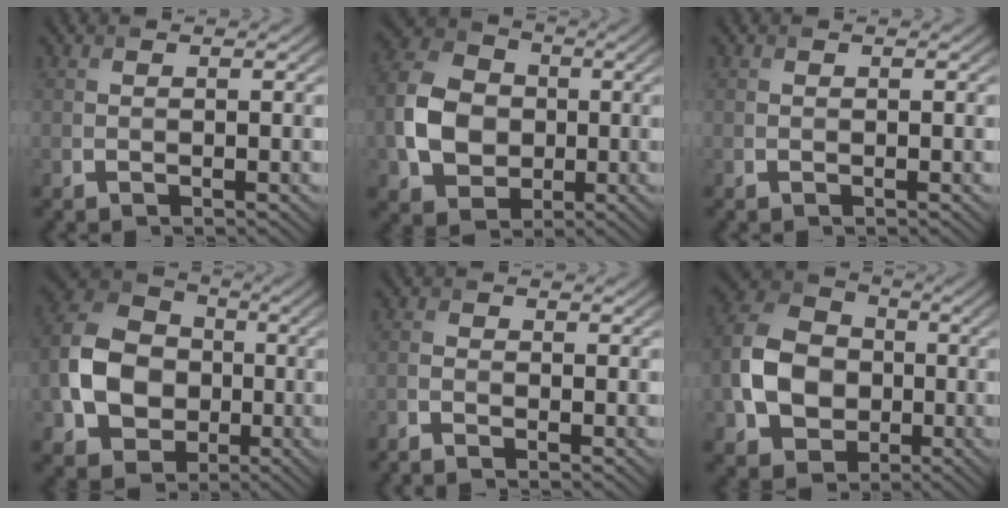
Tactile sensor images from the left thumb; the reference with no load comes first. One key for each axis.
{"total": 9.5, "fx": -1.2, "fy": 7.5, "fz": 5.7, "tx": -0.136, "ty": 0.008, "tz": -0.032}
{"total": 0.0}
{"total": 12.1, "fx": -2.1, "fy": 9.5, "fz": 7.2, "tx": -0.175, "ty": 0.007, "tz": -0.057}
{"total": 2.0, "fx": -1.7, "fy": 0.6, "fz": 0.9, "tx": -0.020, "ty": 0.002, "tz": -0.041}
{"total": 11.0, "fx": -2.0, "fy": 8.6, "fz": 6.6, "tx": -0.154, "ty": 0.009, "tz": -0.051}